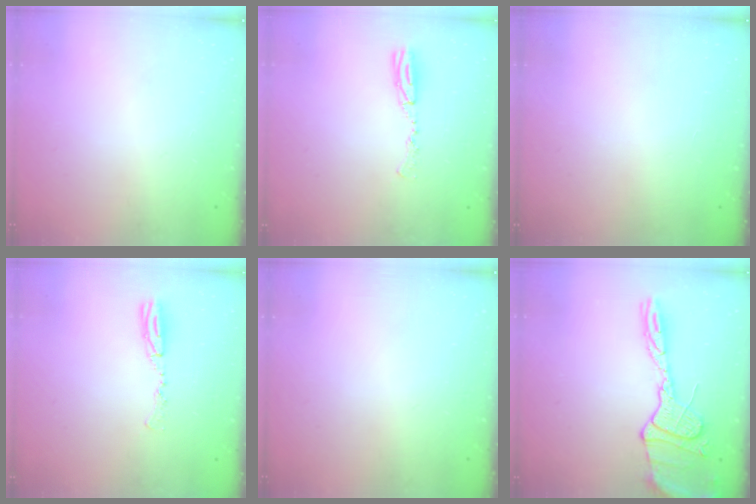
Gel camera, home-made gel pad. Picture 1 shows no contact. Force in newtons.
{"total": 5.6, "press": 5.3, "slide": 1.9}
{"total": 0.0}
{"total": 5.6, "press": 5.3, "slide": 1.9}
{"total": 0.0}
{"total": 14.8, "press": 14.8, "slide": 1.1}